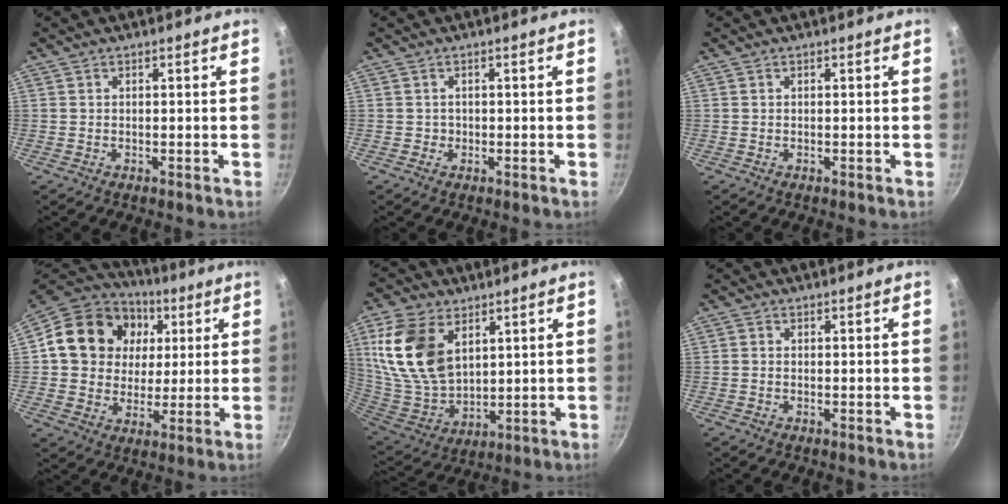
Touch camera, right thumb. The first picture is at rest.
{"total": 0.8, "force": [0.0, 0.8, 0.0], "torque": [0.006, 0.000, -0.002]}
{"total": 0.0}
{"total": 19.0, "force": [4.4, 16.0, 9.1], "torque": [-0.145, 0.015, 0.068]}
{"total": 18.8, "force": [6.7, 11.8, 12.9], "torque": [-0.241, -0.030, 0.145]}
{"total": 0.6, "force": [-0.2, 0.5, 0.3], "torque": [-0.007, 0.003, -0.005]}